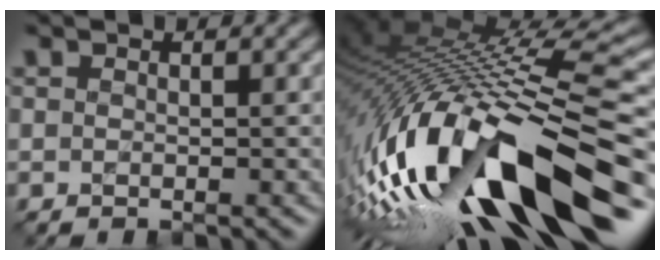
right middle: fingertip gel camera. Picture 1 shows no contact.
{"total": 17.0, "force": [-5.6, 5.5, 15.0], "torque": [-0.285, 0.008, -0.095]}